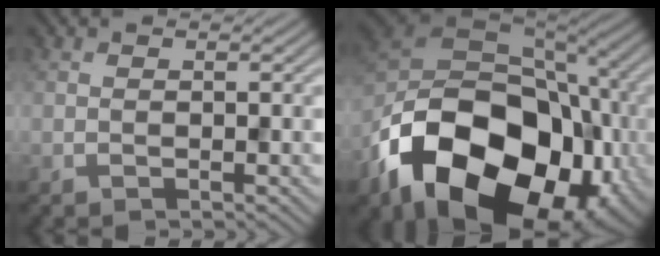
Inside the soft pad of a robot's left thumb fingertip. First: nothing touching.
{"total": 21.3, "force": [-8.7, 14.5, 12.9], "torque": [-0.284, -0.047, -0.132]}